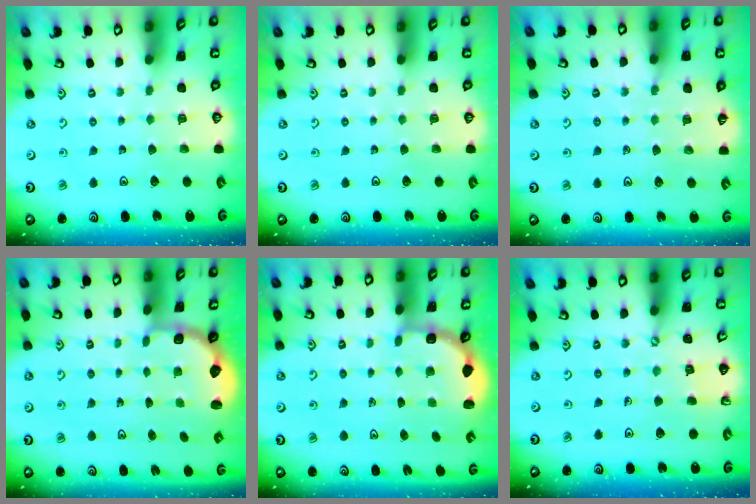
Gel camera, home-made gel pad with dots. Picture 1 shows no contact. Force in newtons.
{"total": 0.0}
{"total": 4.6, "press": 4.5, "slide": 0.9}
{"total": 2.6, "press": 2.1, "slide": 1.5}
{"total": 2.9, "press": 2.4, "slide": 1.8}
{"total": 4.8, "press": 4.8, "slide": 0.5}